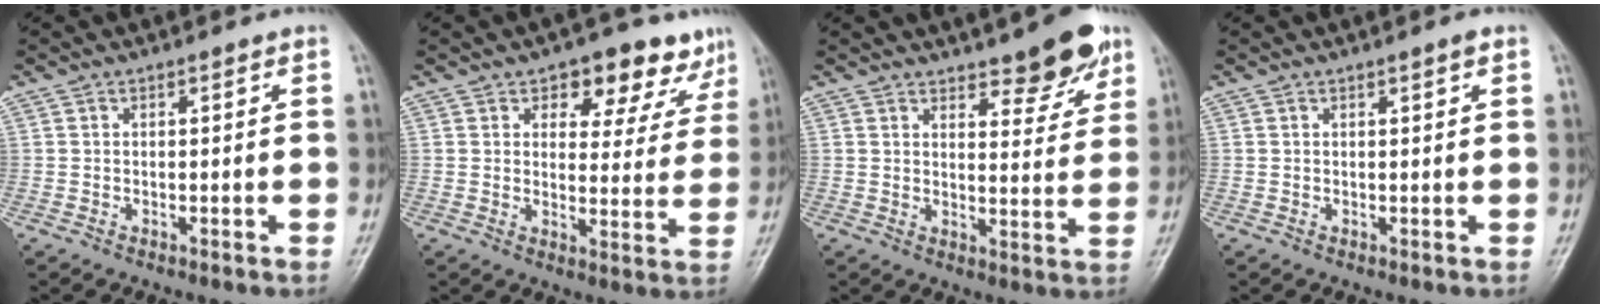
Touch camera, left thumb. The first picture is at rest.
{"total": 11.0, "force": [7.1, 6.1, 5.7], "torque": [-0.022, -0.034, 0.086]}
{"total": 8.6, "force": [6.0, 2.9, 5.3], "torque": [-0.041, -0.040, 0.083]}
{"total": 0.9, "force": [0.5, 0.0, 0.7], "torque": [-0.010, -0.001, 0.007]}